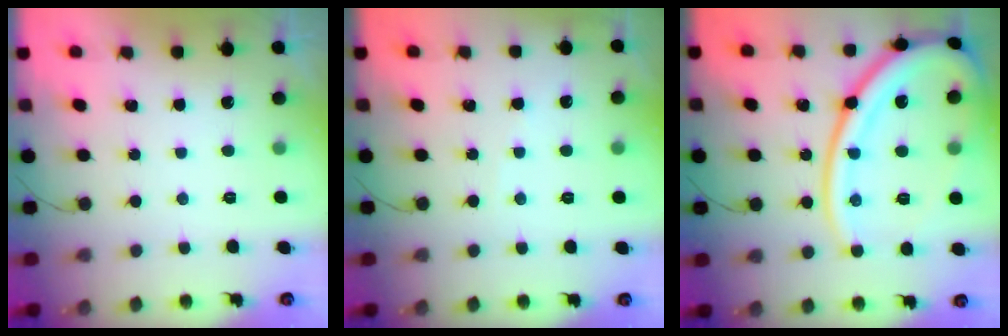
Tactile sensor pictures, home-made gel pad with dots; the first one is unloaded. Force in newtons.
{"total": 1.4, "press": 1.4, "slide": 0.2}
{"total": 25.7, "press": 25.5, "slide": 3.2}